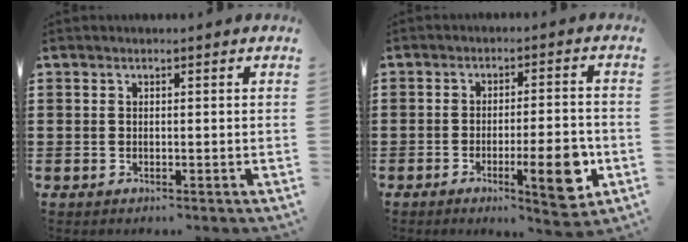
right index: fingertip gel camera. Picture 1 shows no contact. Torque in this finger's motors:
{"motor_torque": [0.61, 0.73, 0.24, 0.03]}